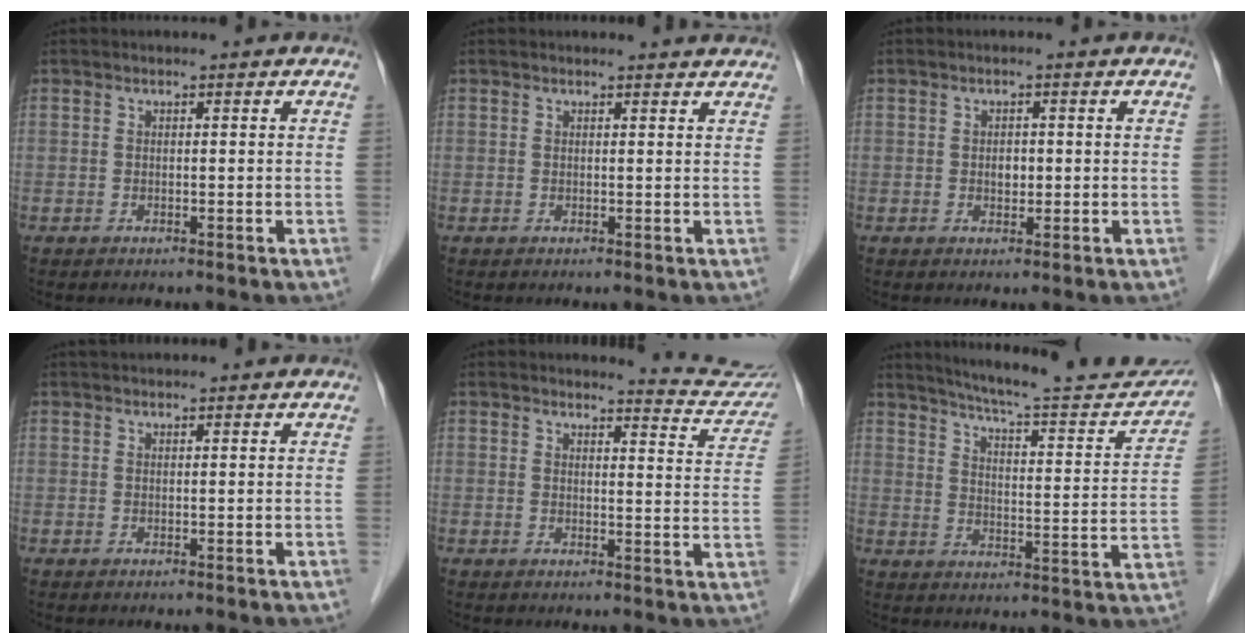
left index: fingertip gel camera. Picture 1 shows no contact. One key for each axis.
{"total": 2.9, "fx": 2.8, "fy": 0.3, "fz": 0.3, "tx": -0.010, "ty": 0.000, "tz": 0.022}
{"total": 1.5, "fx": -0.1, "fy": 1.1, "fz": 1.1, "tx": -0.018, "ty": 0.001, "tz": 0.000}
{"total": 3.0, "fx": 2.9, "fy": 0.4, "fz": 0.9, "tx": -0.011, "ty": 0.032, "tz": 0.042}
{"total": 8.5, "fx": 8.5, "fy": 0.1, "fz": -0.2, "tx": 0.008, "ty": -0.060, "tz": 0.076}
{"total": 22.0, "fx": 20.3, "fy": 2.3, "fz": 8.2, "tx": -0.119, "ty": -0.044, "tz": 0.261}